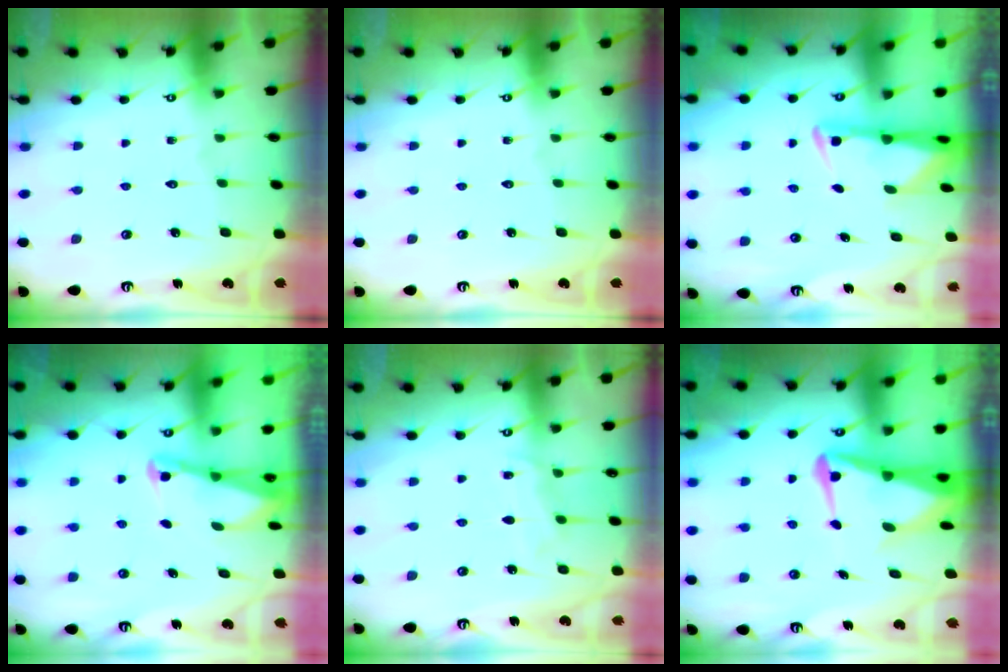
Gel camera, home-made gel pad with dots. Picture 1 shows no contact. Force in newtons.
{"total": 0.0}
{"total": 2.9, "press": 2.8, "slide": 0.6}
{"total": 2.1, "press": 2.0, "slide": 0.4}
{"total": 5.2, "press": 5.2, "slide": 0.6}
{"total": 6.8, "press": 6.7, "slide": 1.0}